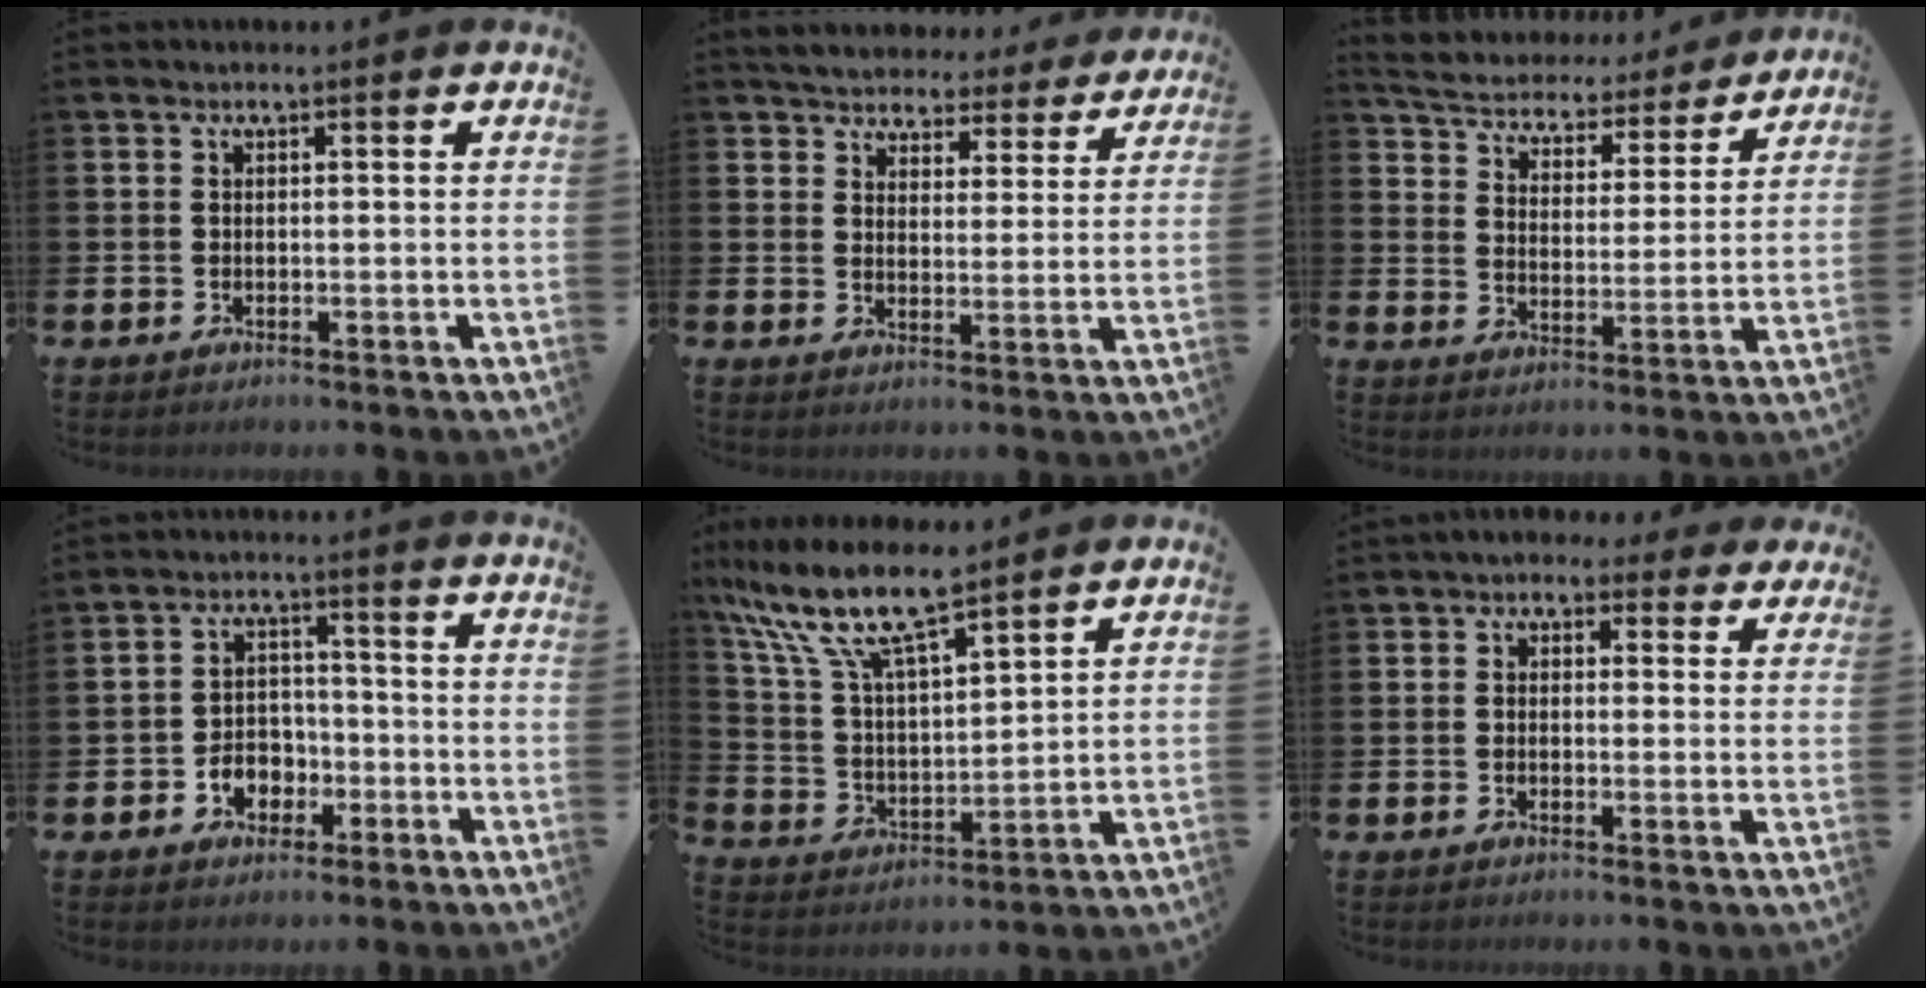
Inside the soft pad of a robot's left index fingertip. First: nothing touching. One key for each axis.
{"total": 4.7, "fx": 4.5, "fy": 1.2, "fz": 0.2, "tx": -0.020, "ty": -0.035, "tz": 0.075}
{"total": 5.1, "fx": 5.0, "fy": 1.3, "fz": 0.5, "tx": -0.038, "ty": -0.044, "tz": 0.081}
{"total": 3.9, "fx": -1.8, "fy": 3.2, "fz": 1.2, "tx": -0.017, "ty": -0.001, "tz": -0.043}
{"total": 10.8, "fx": 9.0, "fy": 2.0, "fz": 5.7, "tx": -0.144, "ty": -0.046, "tz": 0.156}
{"total": 2.2, "fx": 1.4, "fy": 1.6, "fz": 0.6, "tx": -0.014, "ty": -0.004, "tz": 0.019}